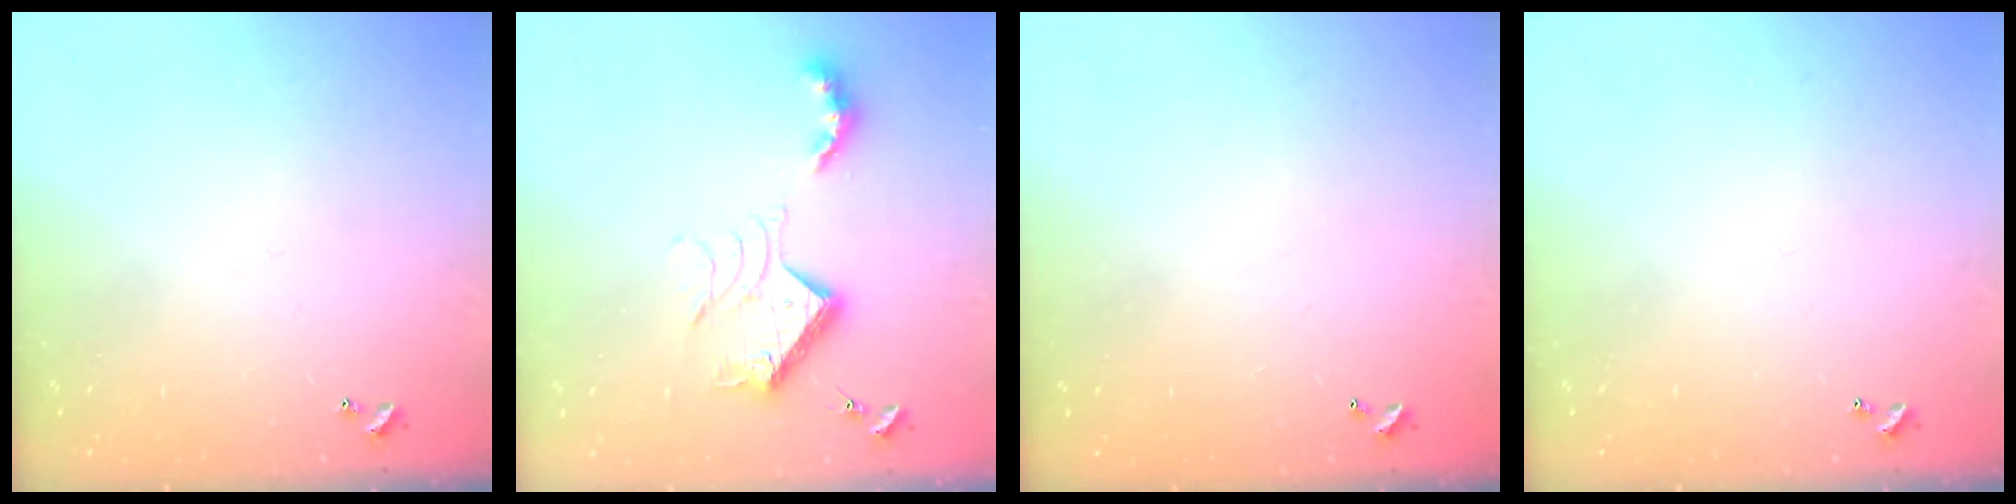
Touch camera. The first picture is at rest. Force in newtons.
{"total": 13.3, "press": 13.3, "slide": 0.4}
{"total": 2.9, "press": 2.9, "slide": 0.1}
{"total": 0.0}